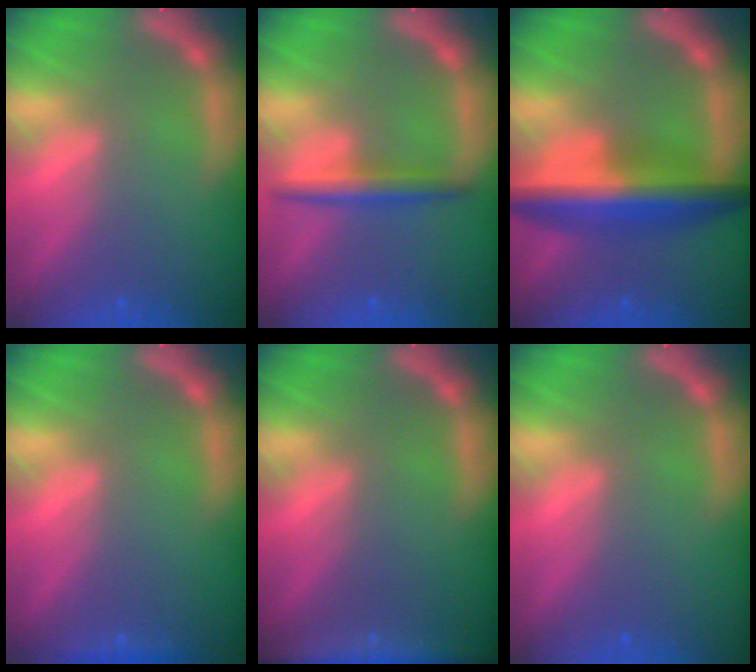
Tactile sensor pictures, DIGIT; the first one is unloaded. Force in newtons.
{"total": 3.0}
{"total": 8.0}
{"total": 0.9}
{"total": 5.0}
{"total": 0.0}